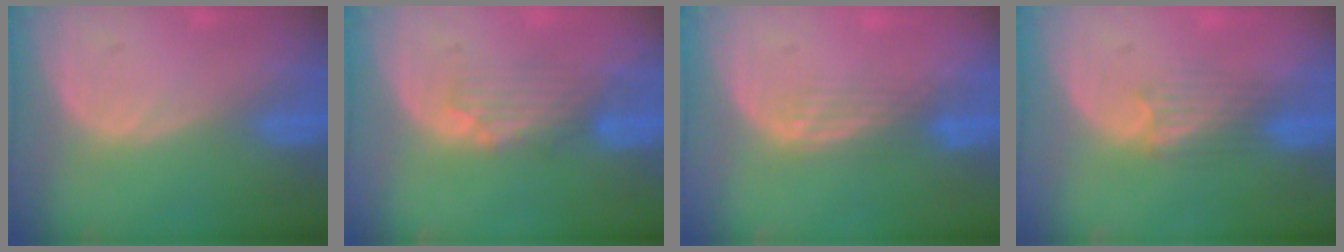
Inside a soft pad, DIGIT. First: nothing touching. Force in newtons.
{"total": 4.0, "press": 3.6, "slide": 1.5}
{"total": 3.0, "press": 2.5, "slide": 1.6}
{"total": 3.2, "press": 3.0, "slide": 1.2}